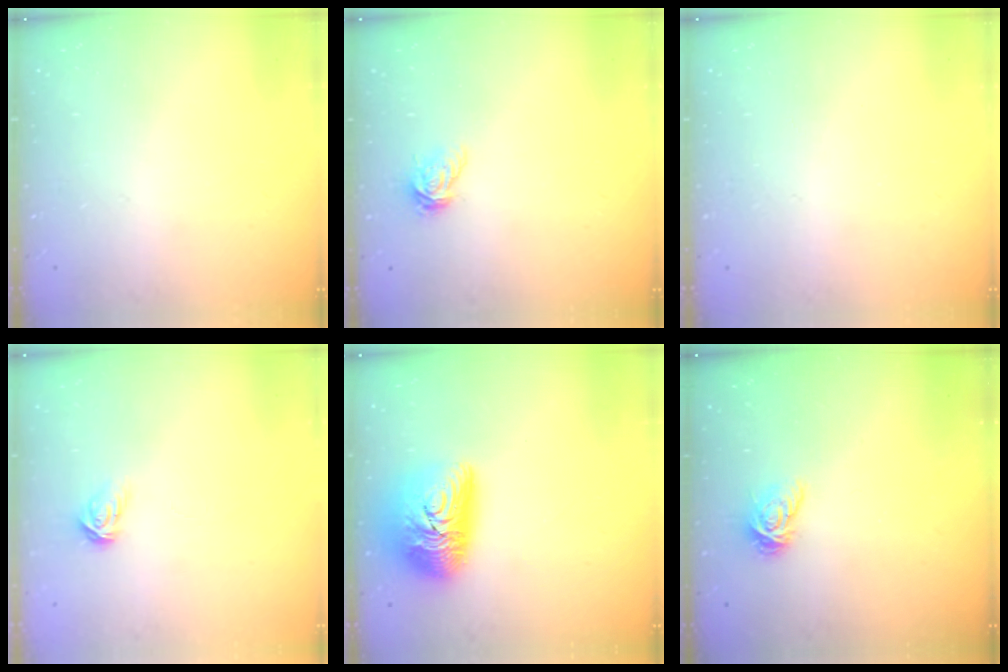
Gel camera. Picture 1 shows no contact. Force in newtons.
{"total": 6.8, "press": 6.8, "slide": 0.8}
{"total": 0.0}
{"total": 3.9, "press": 3.9, "slide": 0.1}
{"total": 14.6, "press": 14.6, "slide": 1.2}
{"total": 5.6, "press": 5.6, "slide": 0.1}